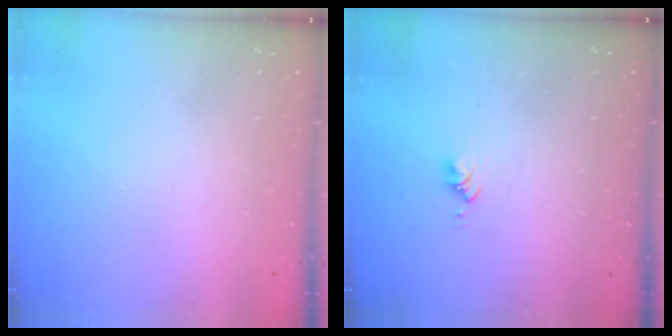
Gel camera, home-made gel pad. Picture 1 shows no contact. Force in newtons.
{"total": 2.6, "press": 2.6, "slide": 0.4}